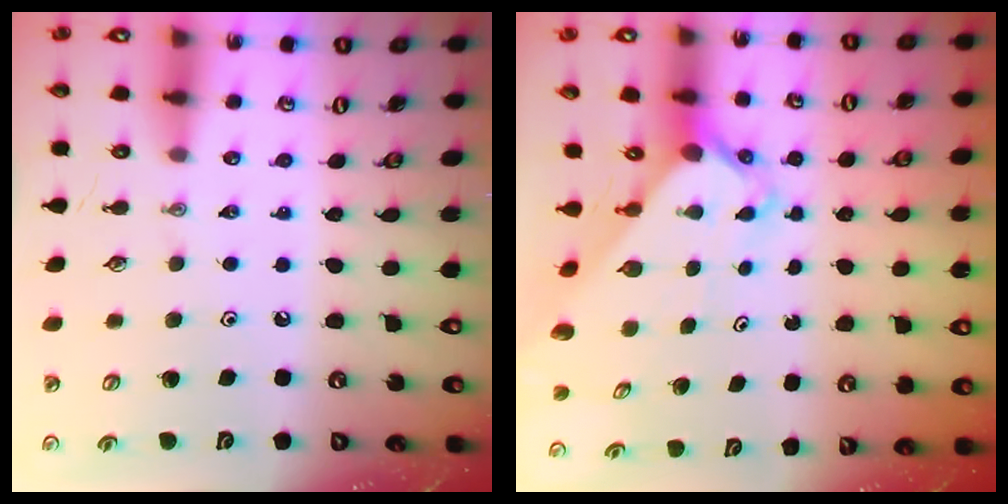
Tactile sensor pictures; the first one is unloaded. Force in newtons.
{"total": 2.6, "press": 2.6, "slide": 0.2}